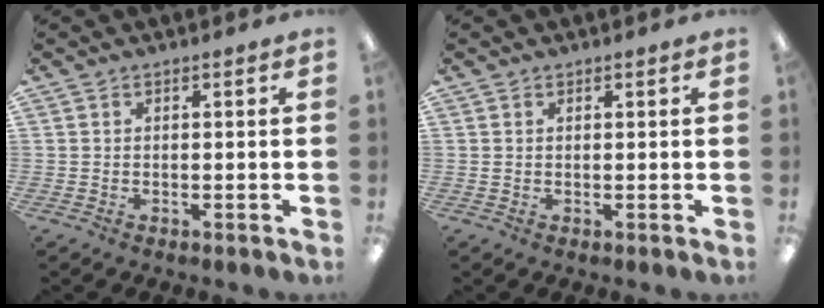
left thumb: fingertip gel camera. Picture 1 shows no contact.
{"total": 0.6, "force": [0.3, 0.5, 0.1], "torque": [-0.002, 0.004, 0.005]}